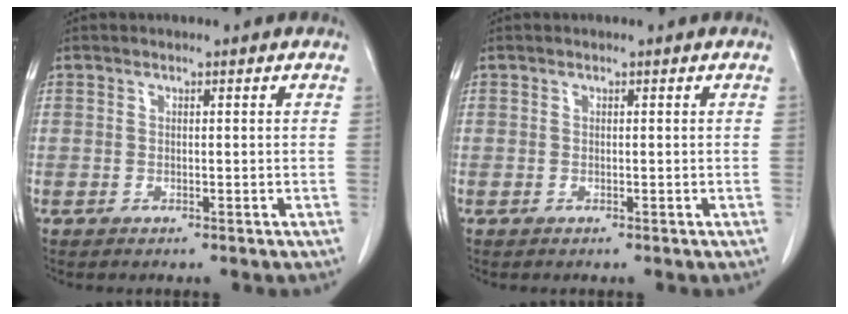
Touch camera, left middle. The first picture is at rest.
{"total": 0.0}